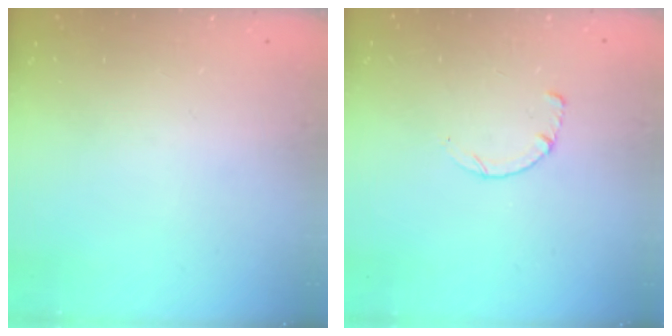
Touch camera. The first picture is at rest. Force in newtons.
{"total": 2.6, "press": 2.5, "slide": 0.3}